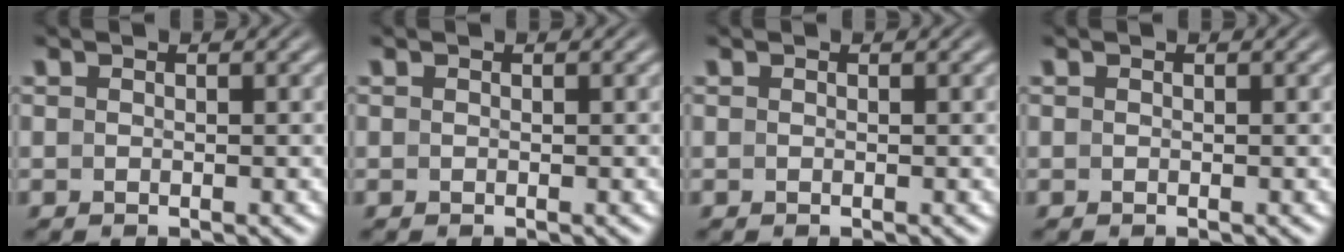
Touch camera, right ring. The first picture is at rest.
{"total": 0.0}
{"total": 0.0}
{"total": 0.0}